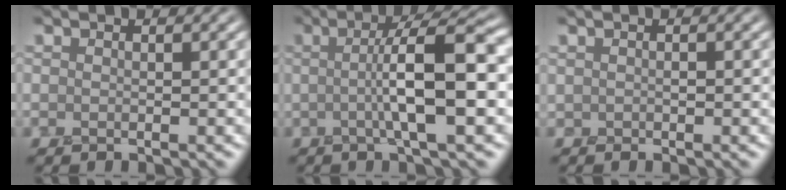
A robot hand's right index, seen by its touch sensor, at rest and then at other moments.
{"total": 7.3, "force": [0.1, 1.4, 7.1], "torque": [-0.108, 0.011, -0.003]}
{"total": 0.7, "force": [0.0, 0.4, 0.5], "torque": [-0.010, 0.000, 0.000]}